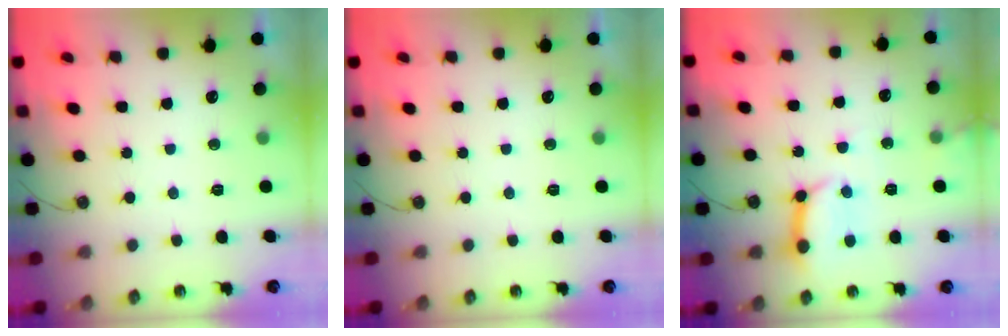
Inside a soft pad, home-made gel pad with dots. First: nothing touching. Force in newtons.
{"total": 0.0}
{"total": 10.7, "press": 10.6, "slide": 1.4}